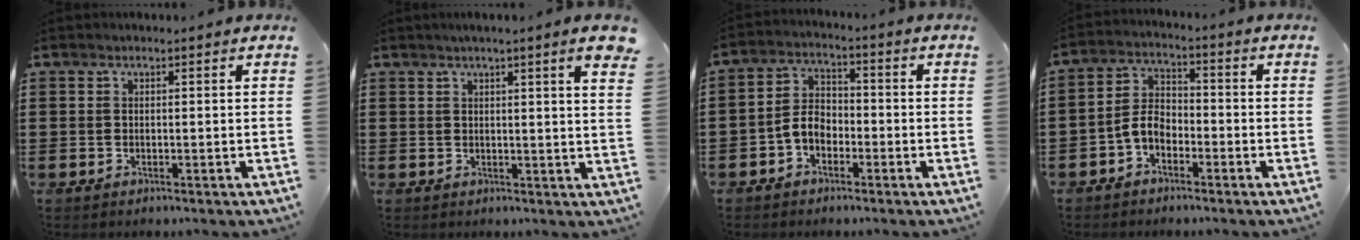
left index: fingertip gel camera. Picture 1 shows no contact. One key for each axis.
{"total": 3.7, "fx": 2.2, "fy": -0.6, "fz": 2.8, "tx": -0.057, "ty": -0.008, "tz": 0.038}
{"total": 4.6, "fx": -2.4, "fy": 3.0, "fz": 2.5, "tx": -0.063, "ty": 0.008, "tz": -0.053}
{"total": 4.8, "fx": -2.9, "fy": 2.6, "fz": 2.7, "tx": -0.070, "ty": 0.006, "tz": -0.064}